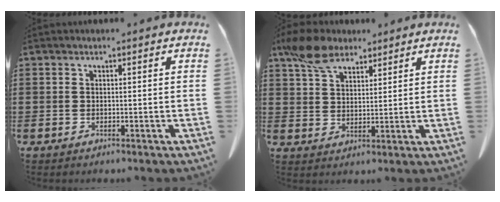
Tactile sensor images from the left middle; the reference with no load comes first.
{"total": 7.9, "force": [5.8, 3.7, 4.0], "torque": [-0.088, -0.003, 0.110]}